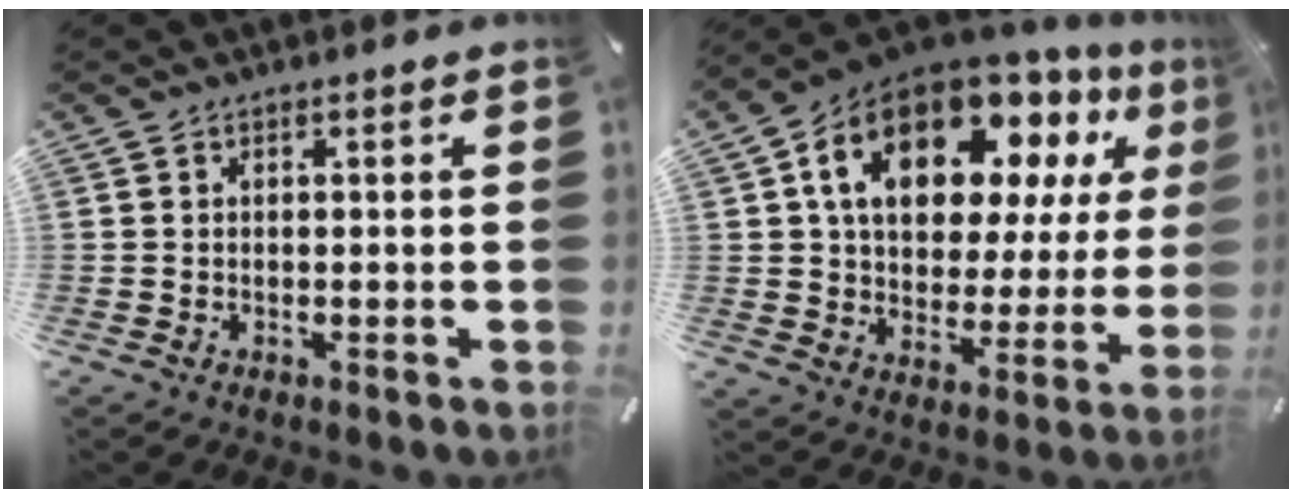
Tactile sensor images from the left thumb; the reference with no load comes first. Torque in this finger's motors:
{"motor_torque": [2.49, 2.51, 1.61, -1.16, 0.37]}